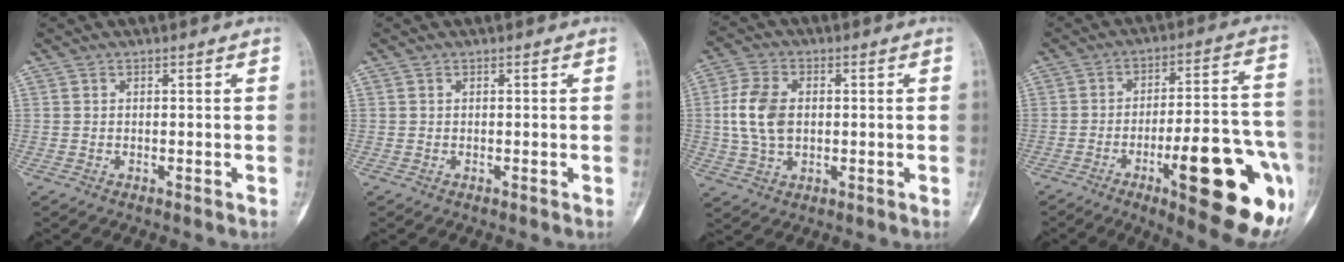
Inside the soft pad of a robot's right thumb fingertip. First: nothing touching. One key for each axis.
{"total": 0.0}
{"total": 9.3, "fx": 0.5, "fy": 6.2, "fz": 6.9, "tx": -0.136, "ty": 0.007, "tz": 0.011}
{"total": 23.4, "fx": -9.0, "fy": 6.0, "fz": 20.8, "tx": -0.227, "ty": 0.032, "tz": -0.118}